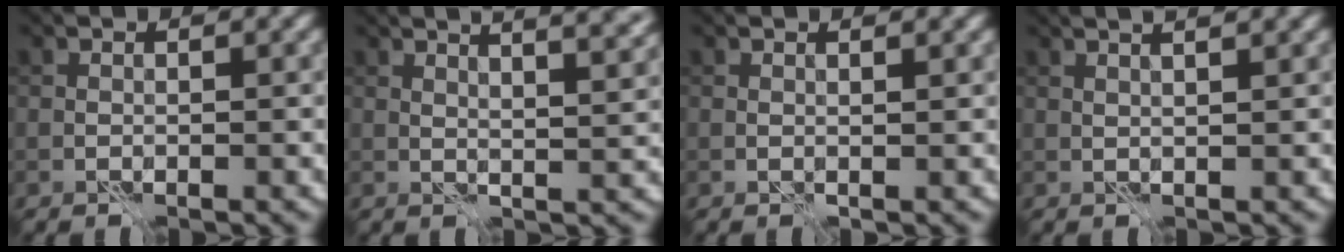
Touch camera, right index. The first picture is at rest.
{"total": 9.7, "force": [6.4, 3.2, 6.5], "torque": [-0.046, 0.045, 0.053]}
{"total": 0.6, "force": [0.4, -0.1, 0.4], "torque": [-0.011, 0.000, 0.008]}
{"total": 4.8, "force": [3.0, 1.7, 3.3], "torque": [-0.031, 0.037, 0.014]}